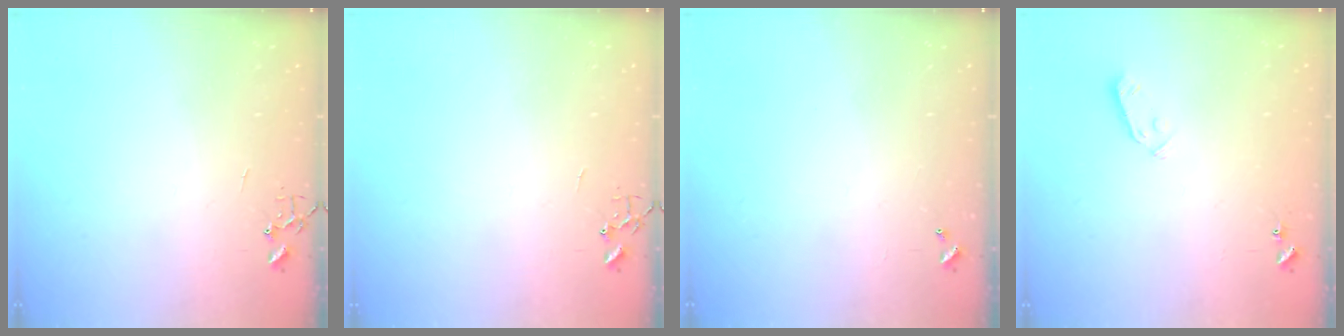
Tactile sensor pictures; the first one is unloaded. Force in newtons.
{"total": 0.0}
{"total": 0.0}
{"total": 3.7, "press": 3.6, "slide": 0.7}